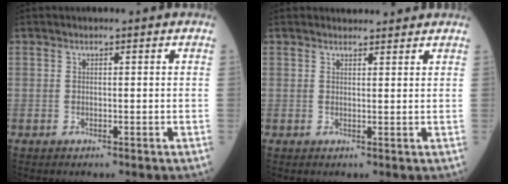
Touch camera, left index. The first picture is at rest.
{"total": 3.2, "force": [3.1, 0.8, 0.4], "torque": [-0.010, 0.011, 0.039]}